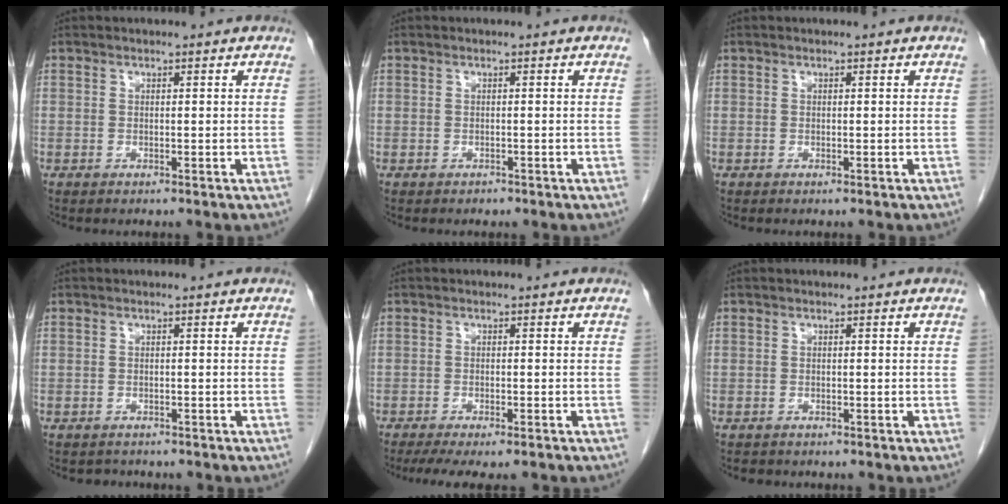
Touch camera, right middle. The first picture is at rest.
{"total": 0.5, "force": [-0.4, 0.3, 0.0], "torque": [-0.005, 0.000, -0.008]}
{"total": 0.0}
{"total": 1.7, "force": [-1.5, 0.8, 0.0], "torque": [-0.004, -0.001, -0.023]}
{"total": 8.2, "force": [-6.7, 1.8, 4.5], "torque": [-0.060, -0.009, -0.099]}
{"total": 1.3, "force": [-1.1, 0.7, 0.2], "torque": [-0.009, 0.000, -0.014]}